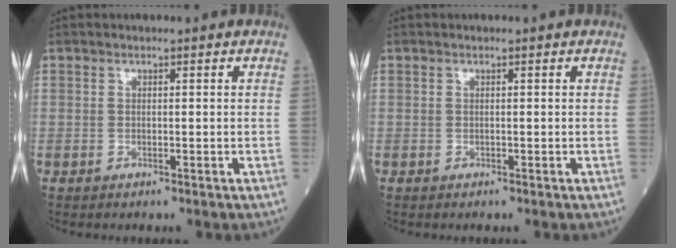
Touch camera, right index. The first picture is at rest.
{"total": 0.0}